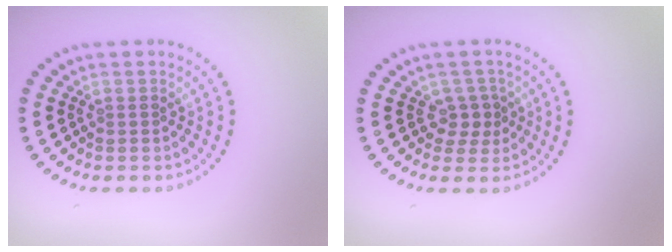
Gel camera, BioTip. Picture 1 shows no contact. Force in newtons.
{"total": 1.8, "press": 1.4, "slide": 1.1}